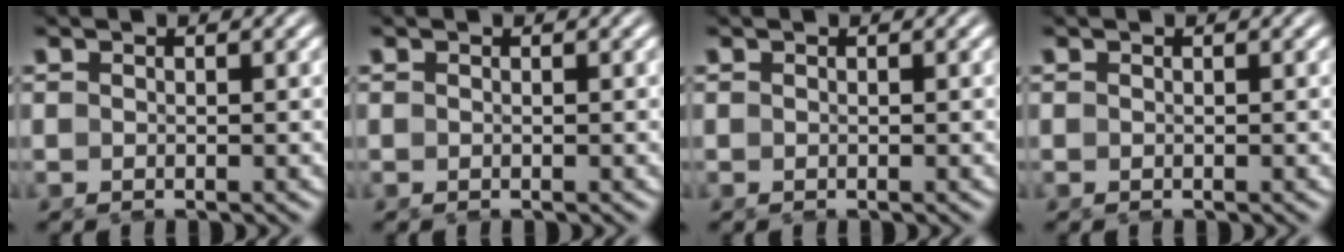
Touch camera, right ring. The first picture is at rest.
{"total": 0.0}
{"total": 0.0}
{"total": 0.0}